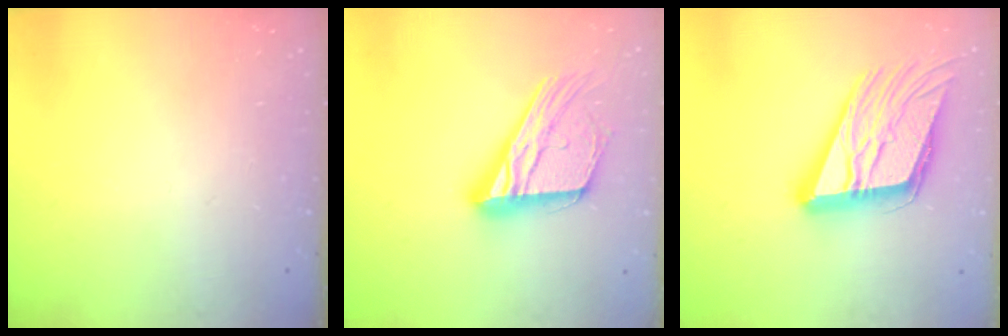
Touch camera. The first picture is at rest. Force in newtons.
{"total": 20.4, "press": 20.4, "slide": 1.8}
{"total": 19.2, "press": 19.0, "slide": 2.8}